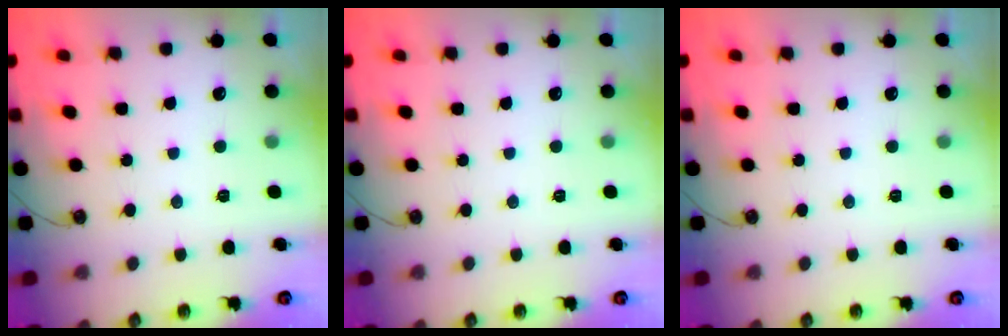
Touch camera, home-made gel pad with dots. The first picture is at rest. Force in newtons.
{"total": 0.0}
{"total": 0.0}